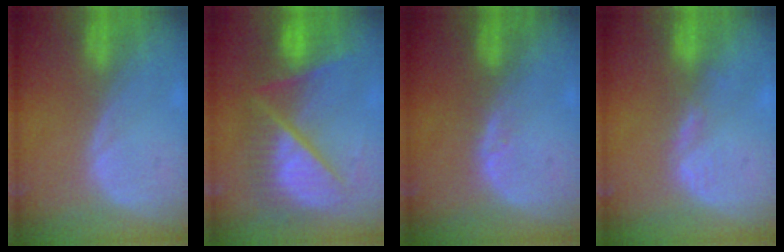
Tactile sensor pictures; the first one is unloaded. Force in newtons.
{"total": 10.8, "press": 10.7, "slide": 1.3}
{"total": 1.7, "press": 1.7, "slide": 0.1}
{"total": 1.6, "press": 1.6, "slide": 0.2}